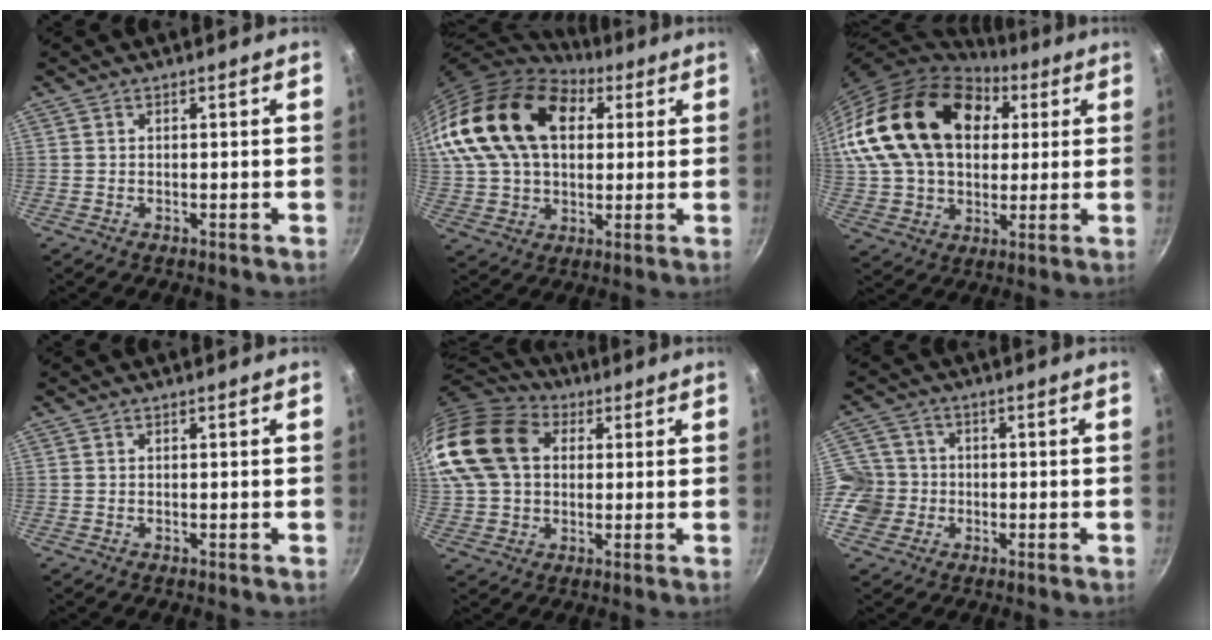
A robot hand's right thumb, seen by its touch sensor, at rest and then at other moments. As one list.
[{"total": 23.8, "force": [7.6, 15.8, 16.1], "torque": [-0.276, 0.007, 0.132]}, {"total": 25.7, "force": [7.2, 17.8, 17.1], "torque": [-0.285, 0.010, 0.128]}, {"total": 0.0}, {"total": 20.2, "force": [4.7, 14.8, 12.9], "torque": [-0.264, 0.028, 0.076]}, {"total": 7.4, "force": [-1.8, 6.9, 1.7], "torque": [0.000, 0.019, -0.045]}]